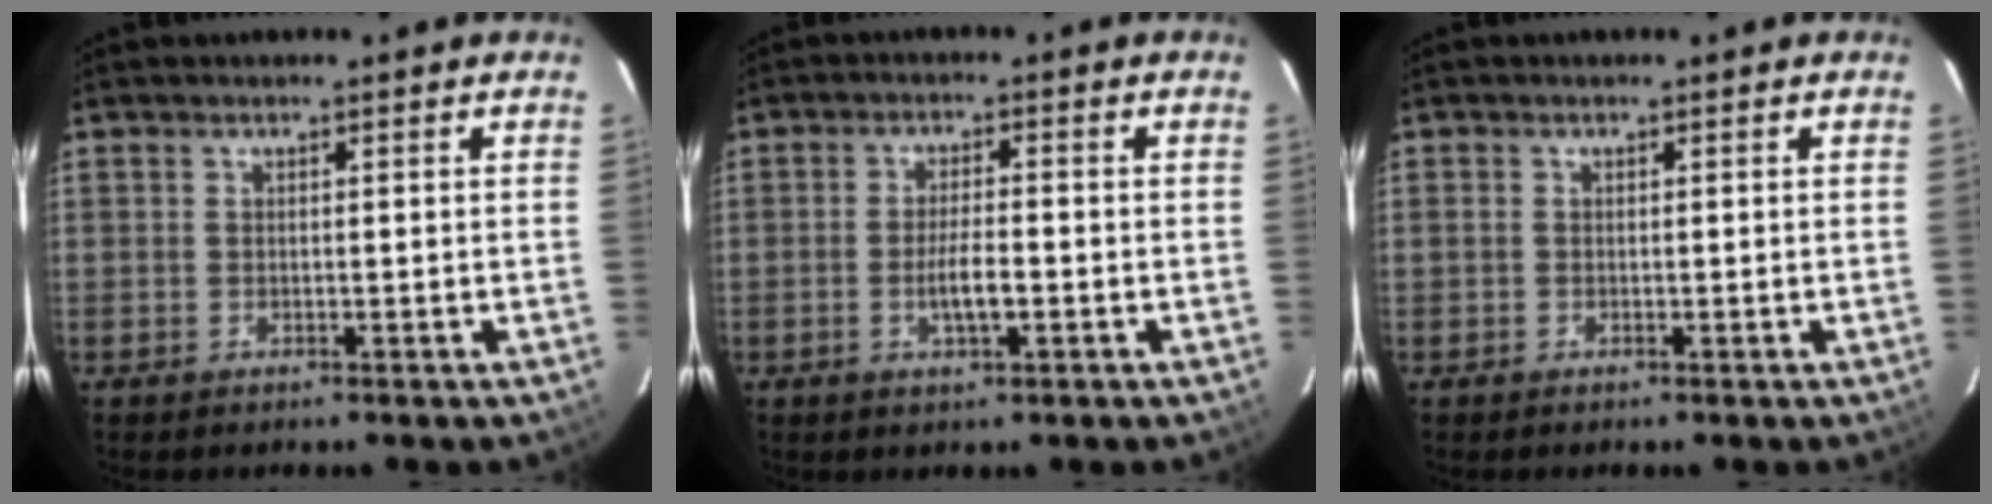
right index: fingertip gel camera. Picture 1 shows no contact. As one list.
[{"total": 4.5, "force": [-1.5, 1.0, 4.1], "torque": [-0.078, -0.004, -0.024]}, {"total": 0.5, "force": [-0.1, 0.5, 0.2], "torque": [0.001, 0.000, -0.005]}]